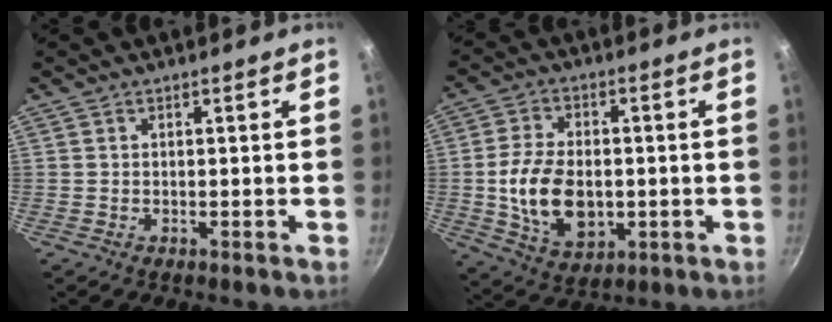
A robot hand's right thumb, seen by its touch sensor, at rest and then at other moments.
{"total": 13.5, "force": [-1.2, 8.8, 10.2], "torque": [-0.173, 0.000, -0.014]}